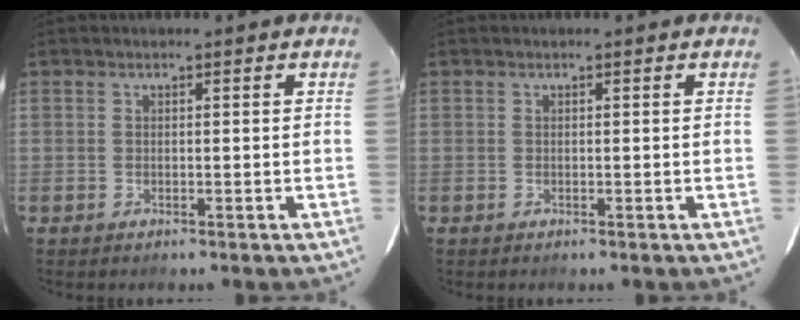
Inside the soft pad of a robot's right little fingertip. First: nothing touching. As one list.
[{"total": 0.0}]